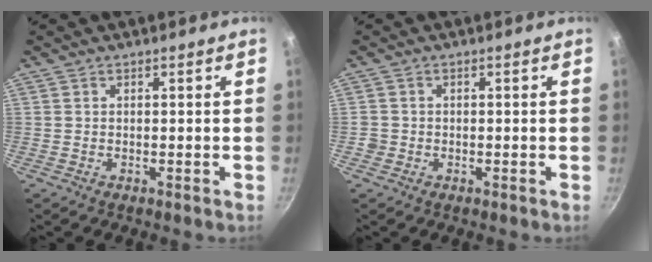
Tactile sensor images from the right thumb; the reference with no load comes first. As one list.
[{"total": 1.4, "force": [-0.5, 1.3, 0.3], "torque": [-0.004, 0.002, -0.009]}]